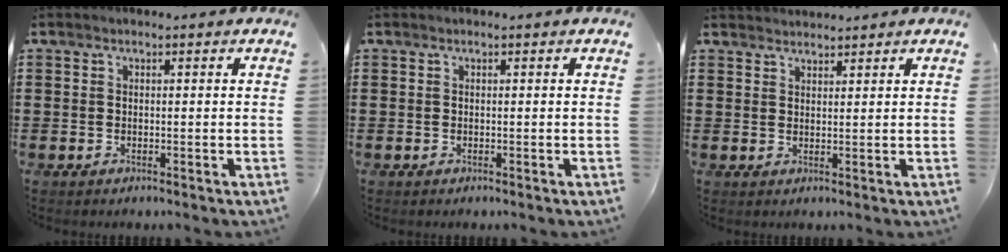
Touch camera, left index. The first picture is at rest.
{"total": 0.0}
{"total": 1.7, "force": [1.7, 0.1, -0.1], "torque": [-0.002, -0.002, 0.033]}